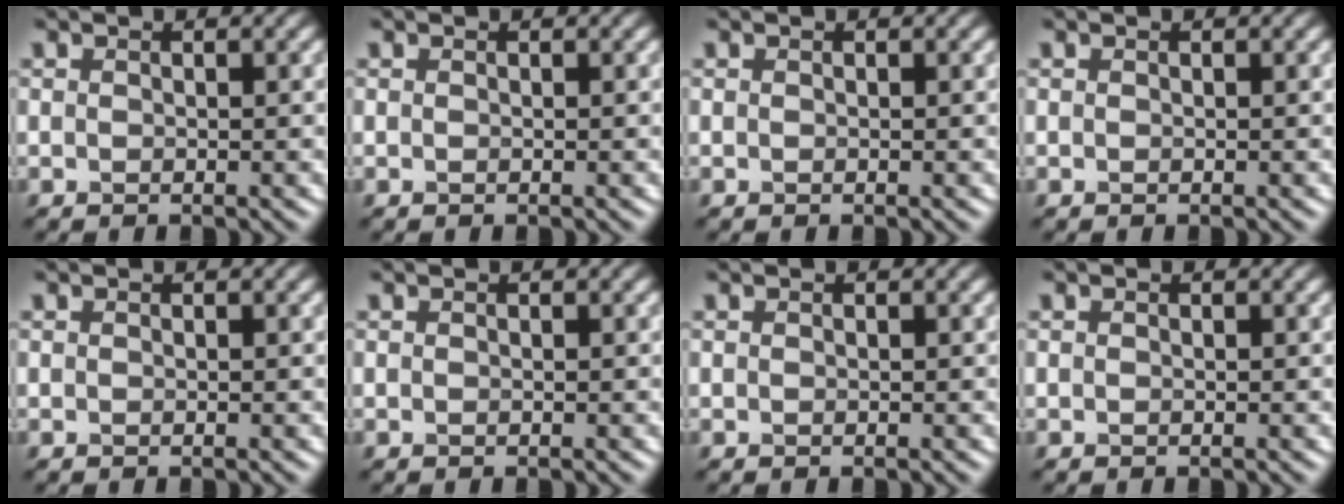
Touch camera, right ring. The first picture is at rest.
{"total": 0.0}
{"total": 0.0}
{"total": 0.0}
{"total": 0.0}
{"total": 0.0}
{"total": 0.0}
{"total": 0.0}